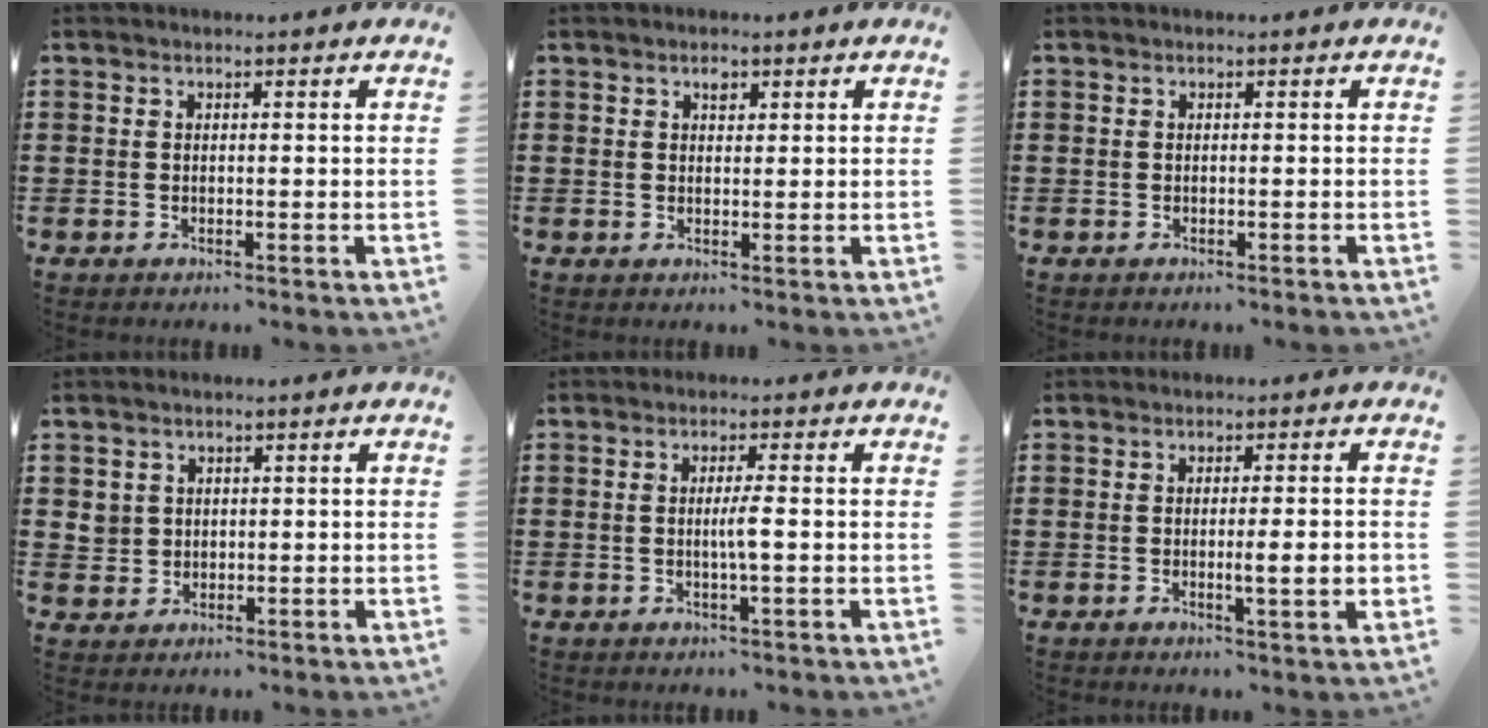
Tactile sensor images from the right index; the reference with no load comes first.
{"total": 1.4, "force": [0.8, 0.8, 0.9], "torque": [-0.011, 0.001, 0.012]}
{"total": 0.0}
{"total": 2.4, "force": [0.8, 2.3, 0.3], "torque": [-0.017, 0.011, 0.015]}
{"total": 2.6, "force": [-0.3, -0.1, 2.6], "torque": [-0.047, -0.005, -0.008]}
{"total": 3.8, "force": [-0.6, 0.1, 3.7], "torque": [-0.062, -0.007, -0.011]}